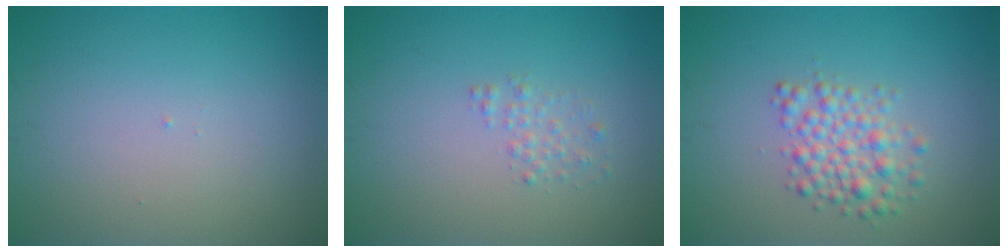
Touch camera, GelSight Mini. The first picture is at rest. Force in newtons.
{"total": 1.2, "press": 1.2, "slide": 0.0}
{"total": 3.2, "press": 3.2, "slide": 0.1}